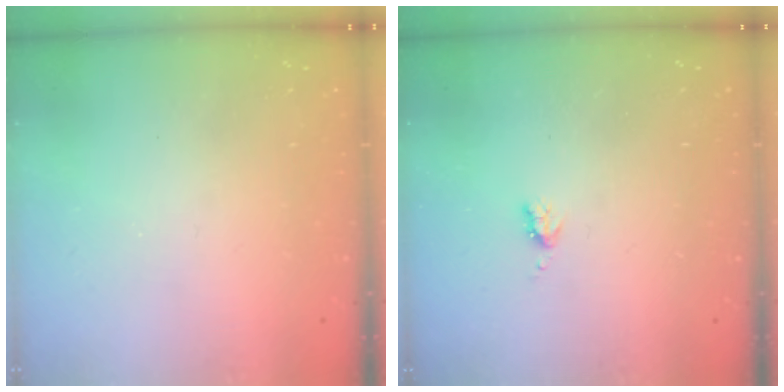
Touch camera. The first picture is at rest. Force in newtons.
{"total": 3.3, "press": 3.3, "slide": 0.6}